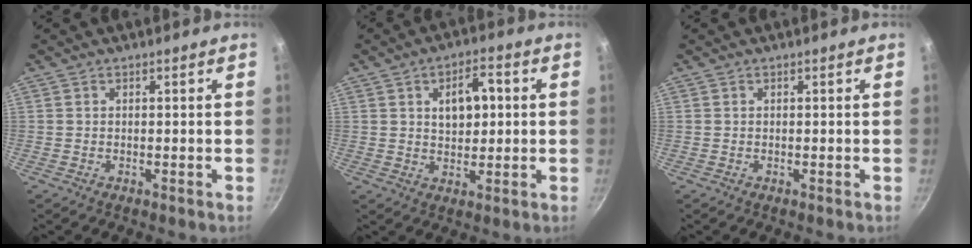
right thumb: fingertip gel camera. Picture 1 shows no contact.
{"total": 7.5, "force": [1.6, 4.3, 5.9], "torque": [-0.069, 0.003, 0.025]}
{"total": 0.0}